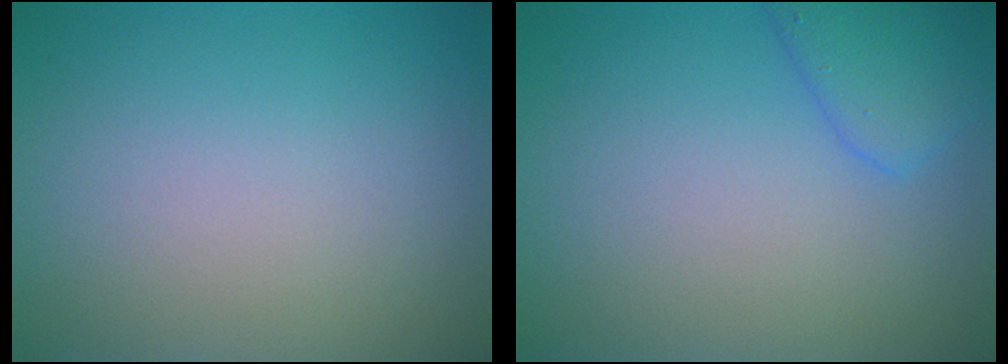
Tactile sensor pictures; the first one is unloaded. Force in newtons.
{"total": 2.7, "press": 2.7, "slide": 0.2}